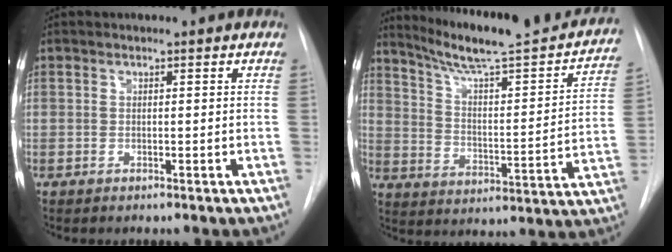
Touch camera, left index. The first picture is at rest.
{"total": 24.3, "force": [21.0, 2.9, 12.0], "torque": [-0.175, -0.036, 0.284]}